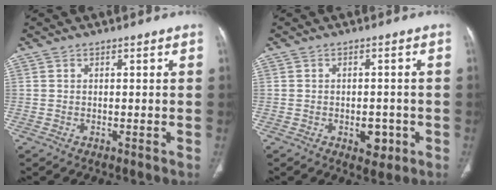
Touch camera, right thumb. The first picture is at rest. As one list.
[{"total": 4.3, "force": [-1.5, 2.7, 3.1], "torque": [-0.024, 0.003, -0.012]}]